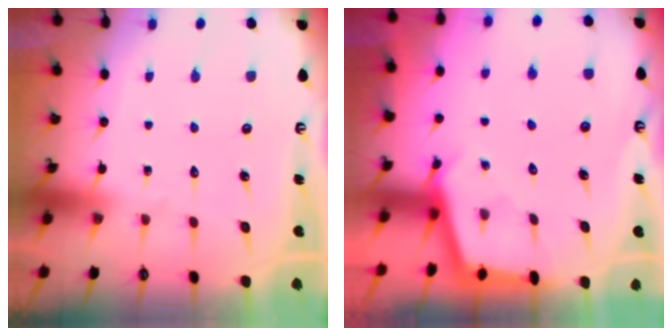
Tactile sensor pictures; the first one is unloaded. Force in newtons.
{"total": 2.9, "press": 2.9, "slide": 0.3}